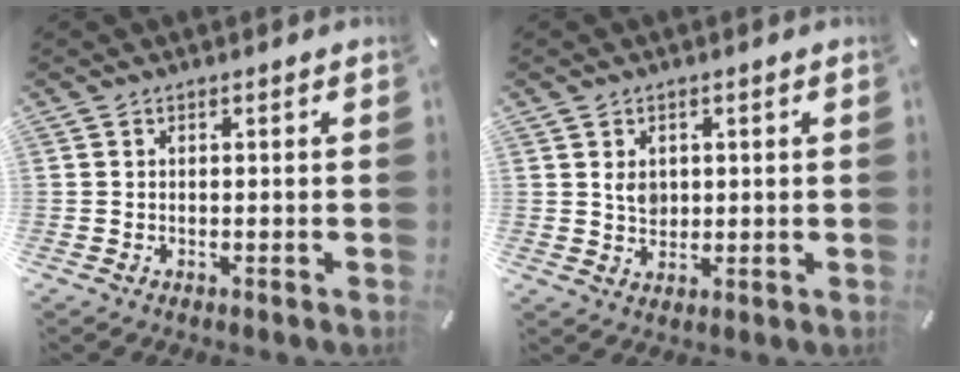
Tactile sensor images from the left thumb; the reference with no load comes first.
{"total": 3.5, "force": [0.9, 3.1, 1.5], "torque": [-0.019, -0.001, 0.013]}